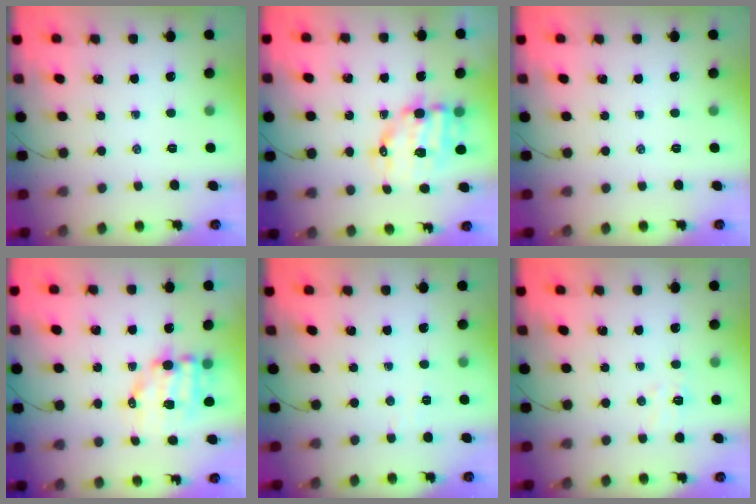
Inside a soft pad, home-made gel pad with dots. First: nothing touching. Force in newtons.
{"total": 10.2, "press": 9.9, "slide": 2.1}
{"total": 0.0}
{"total": 9.3, "press": 9.1, "slide": 1.8}
{"total": 2.2, "press": 2.1, "slide": 0.7}
{"total": 5.4, "press": 5.3, "slide": 0.8}